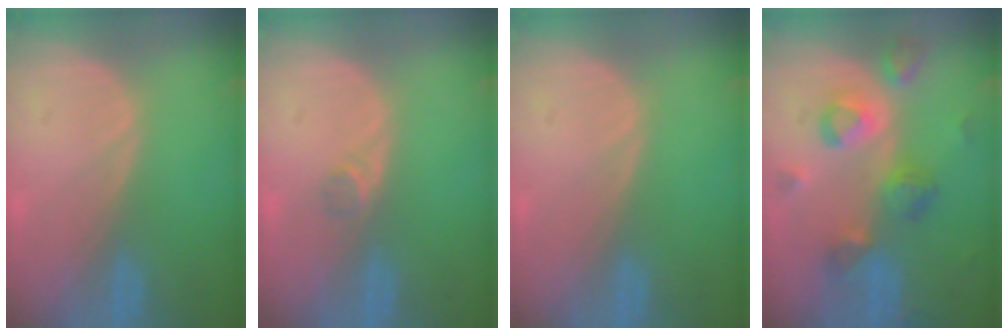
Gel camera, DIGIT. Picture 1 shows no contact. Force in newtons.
{"total": 1.3, "press": 1.1, "slide": 0.7}
{"total": 0.0}
{"total": 8.1, "press": 7.7, "slide": 2.7}